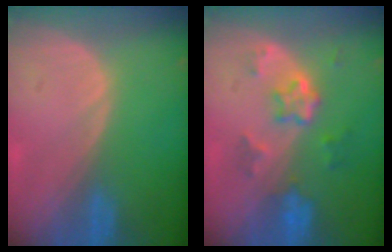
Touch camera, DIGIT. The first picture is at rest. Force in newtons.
{"total": 6.0, "press": 5.4, "slide": 2.6}